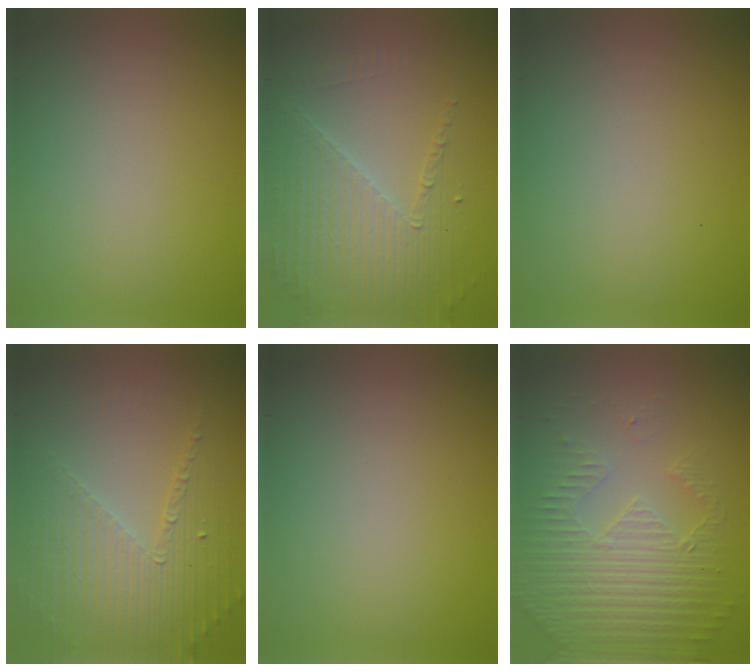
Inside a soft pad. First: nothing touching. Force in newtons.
{"total": 4.0, "press": 3.7, "slide": 1.5}
{"total": 0.0}
{"total": 3.8, "press": 3.3, "slide": 1.9}
{"total": 0.0}
{"total": 5.1, "press": 3.5, "slide": 3.8}